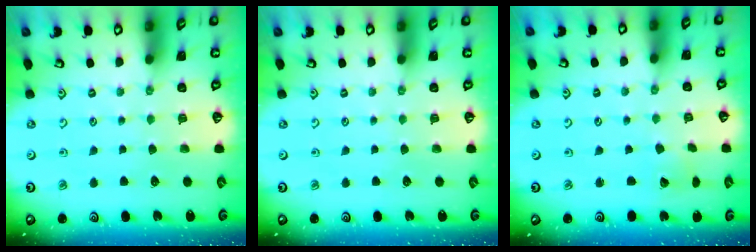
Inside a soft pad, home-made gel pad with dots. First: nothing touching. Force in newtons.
{"total": 0.0}
{"total": 3.5, "press": 3.5, "slide": 0.4}